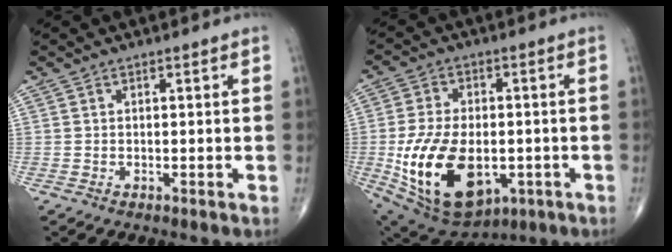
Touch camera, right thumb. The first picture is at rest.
{"total": 20.4, "force": [-4.6, 12.0, 15.9], "torque": [-0.282, -0.008, -0.051]}